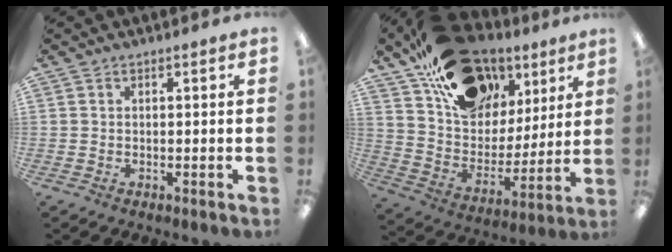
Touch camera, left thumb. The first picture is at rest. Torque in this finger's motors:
{"motor_torque": [2.45, 2.56, 1.55, -1.21, 0.25]}